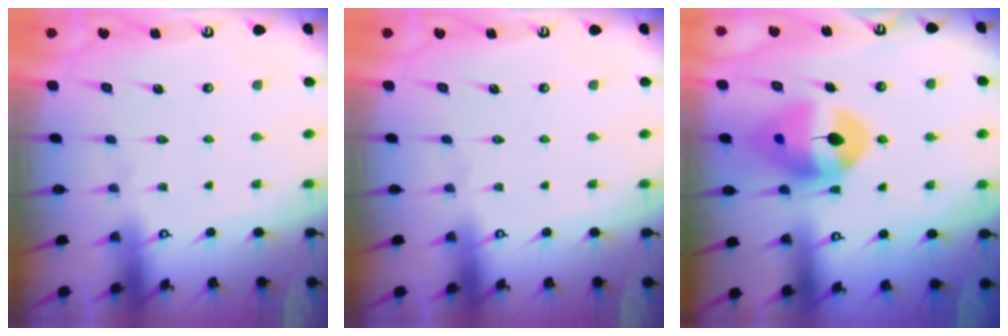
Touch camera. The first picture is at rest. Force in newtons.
{"total": 0.0}
{"total": 13.5, "press": 13.4, "slide": 2.0}